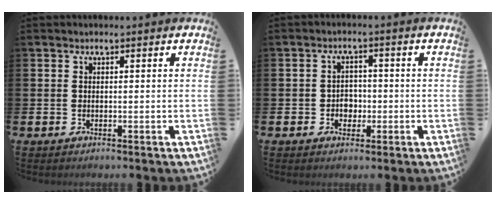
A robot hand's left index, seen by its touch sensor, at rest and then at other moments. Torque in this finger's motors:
{"motor_torque": [0.21, 0.31, 0.05, 0.01]}